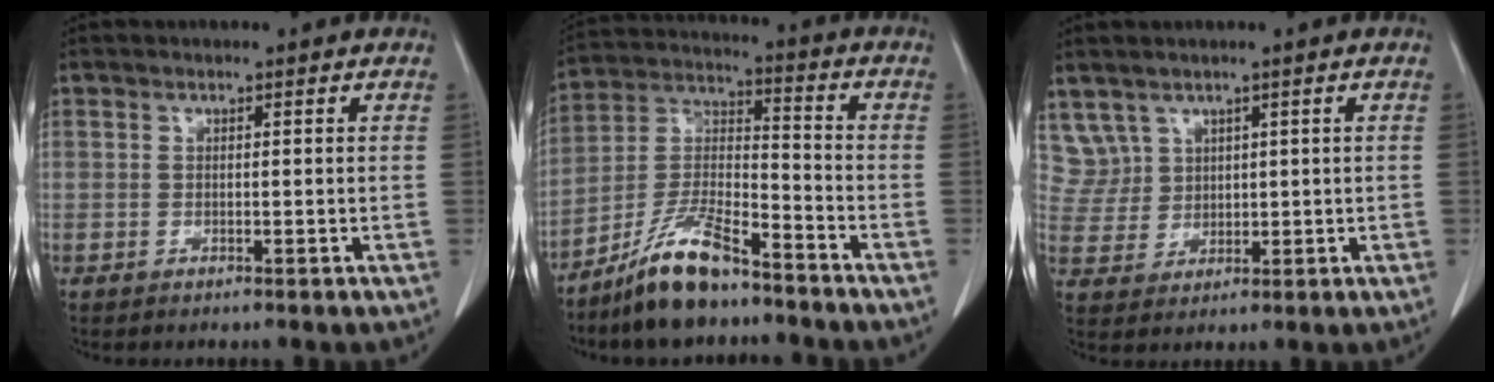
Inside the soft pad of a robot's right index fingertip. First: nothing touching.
{"total": 11.9, "force": [-9.1, 2.5, 7.2], "torque": [-0.153, -0.002, -0.172]}
{"total": 0.6, "force": [0.3, 0.5, 0.1], "torque": [0.007, -0.001, 0.004]}